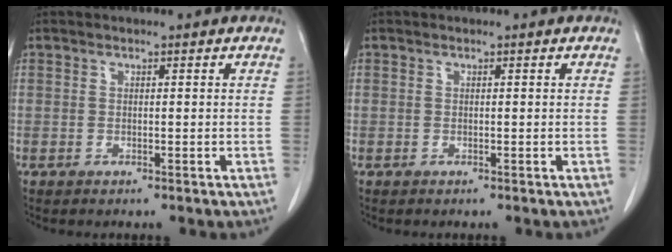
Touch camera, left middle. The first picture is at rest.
{"total": 0.0}